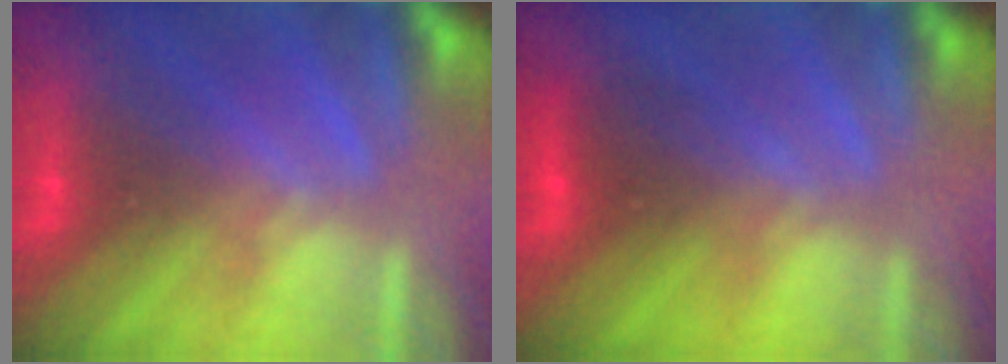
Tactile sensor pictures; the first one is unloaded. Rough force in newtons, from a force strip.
{"total": 2.7}